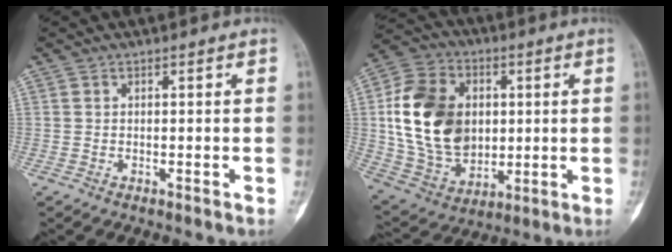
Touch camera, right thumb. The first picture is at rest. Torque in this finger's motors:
{"motor_torque": [1.62, 2.67, 1.03, -0.63, 0.39]}